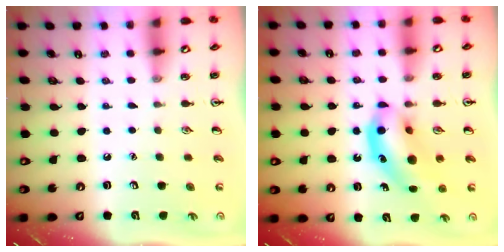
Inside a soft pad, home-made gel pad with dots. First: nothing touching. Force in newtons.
{"total": 11.5, "press": 11.0, "slide": 3.5}